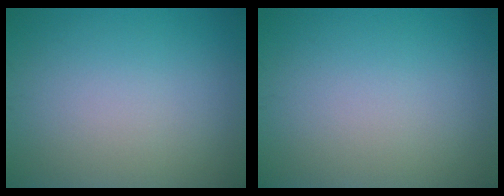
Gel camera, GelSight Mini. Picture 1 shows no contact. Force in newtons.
{"total": 0.0}